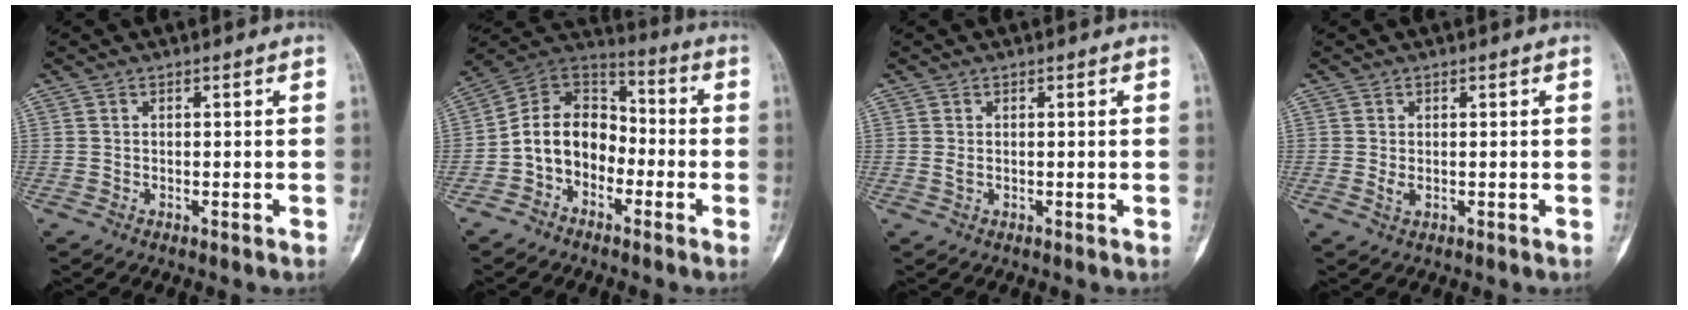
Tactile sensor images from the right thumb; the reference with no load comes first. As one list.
[{"total": 12.1, "force": [-3.4, 9.3, 7.0], "torque": [-0.095, 0.063, -0.077]}, {"total": 1.2, "force": [0.2, 0.4, 1.1], "torque": [-0.018, -0.002, 0.006]}, {"total": 1.3, "force": [0.0, 0.8, 1.1], "torque": [-0.020, -0.004, 0.002]}]